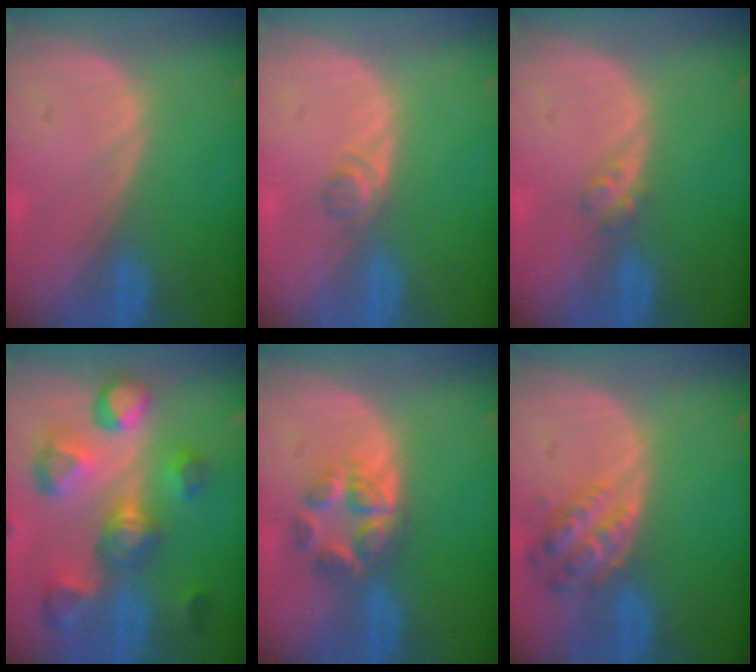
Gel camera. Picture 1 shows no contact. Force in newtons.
{"total": 1.8, "press": 1.5, "slide": 0.9}
{"total": 1.8, "press": 1.5, "slide": 0.9}
{"total": 11.1, "press": 9.9, "slide": 5.0}
{"total": 5.8, "press": 5.4, "slide": 2.2}
{"total": 6.0, "press": 5.5, "slide": 2.4}